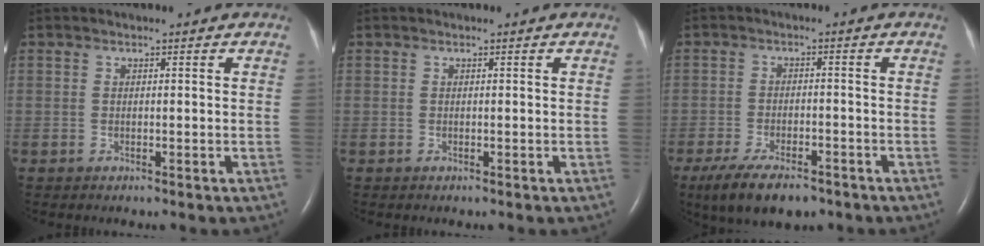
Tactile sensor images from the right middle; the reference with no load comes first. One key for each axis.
{"total": 0.0}
{"total": 9.2, "fx": -6.7, "fy": 3.3, "fz": 5.5, "tx": -0.095, "ty": -0.010, "tz": -0.107}